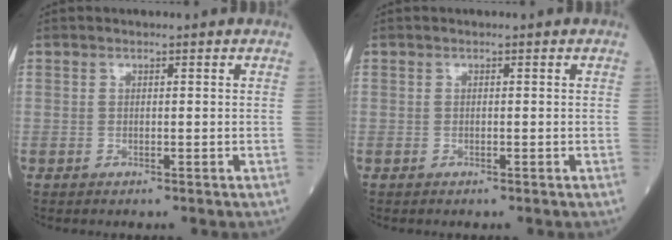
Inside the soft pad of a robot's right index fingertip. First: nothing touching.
{"total": 0.0}